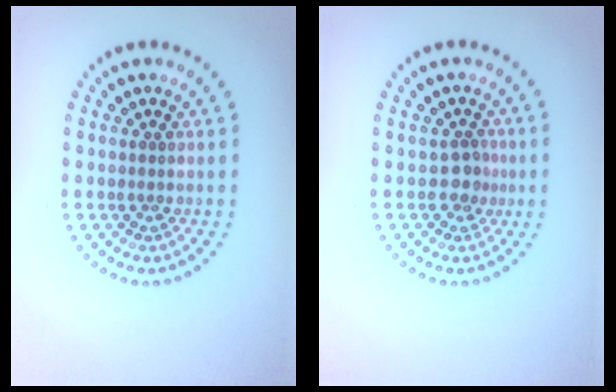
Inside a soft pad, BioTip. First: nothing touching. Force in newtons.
{"total": 1.8, "press": 1.5, "slide": 1.0}